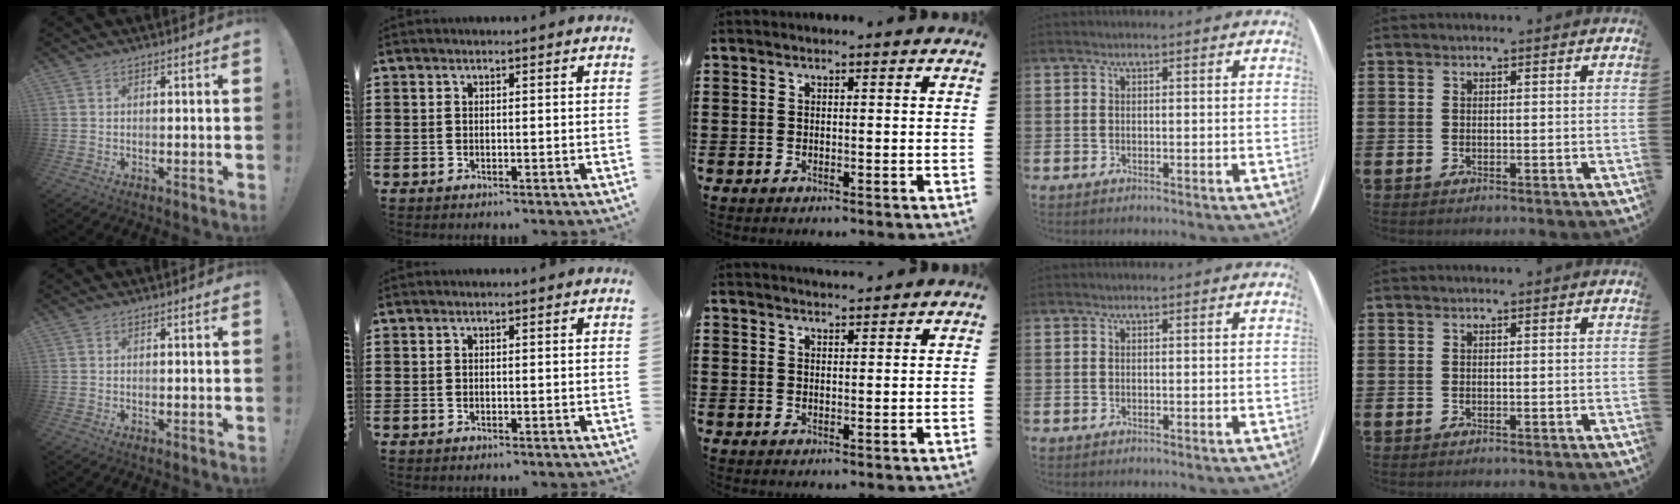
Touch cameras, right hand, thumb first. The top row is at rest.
{"middle": {"total": 1.6, "force": [1.5, 0.1, 0.0], "torque": [-0.005, 0.000, 0.030]}}